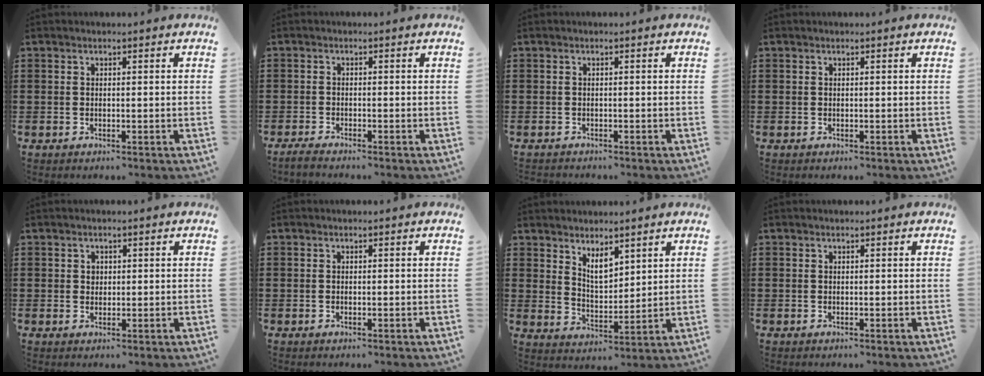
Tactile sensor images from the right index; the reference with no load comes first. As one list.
[{"total": 1.4, "force": [-1.4, 0.0, 0.2], "torque": [-0.007, 0.001, -0.027]}, {"total": 0.5, "force": [-0.5, 0.1, -0.1], "torque": [-0.001, 0.001, -0.011]}, {"total": 0.0}, {"total": 1.2, "force": [0.4, 1.0, 0.4], "torque": [-0.011, 0.005, 0.008]}, {"total": 0.0}, {"total": 4.6, "force": [3.3, 2.0, 2.6], "torque": [-0.052, -0.007, 0.058]}, {"total": 0.0}]